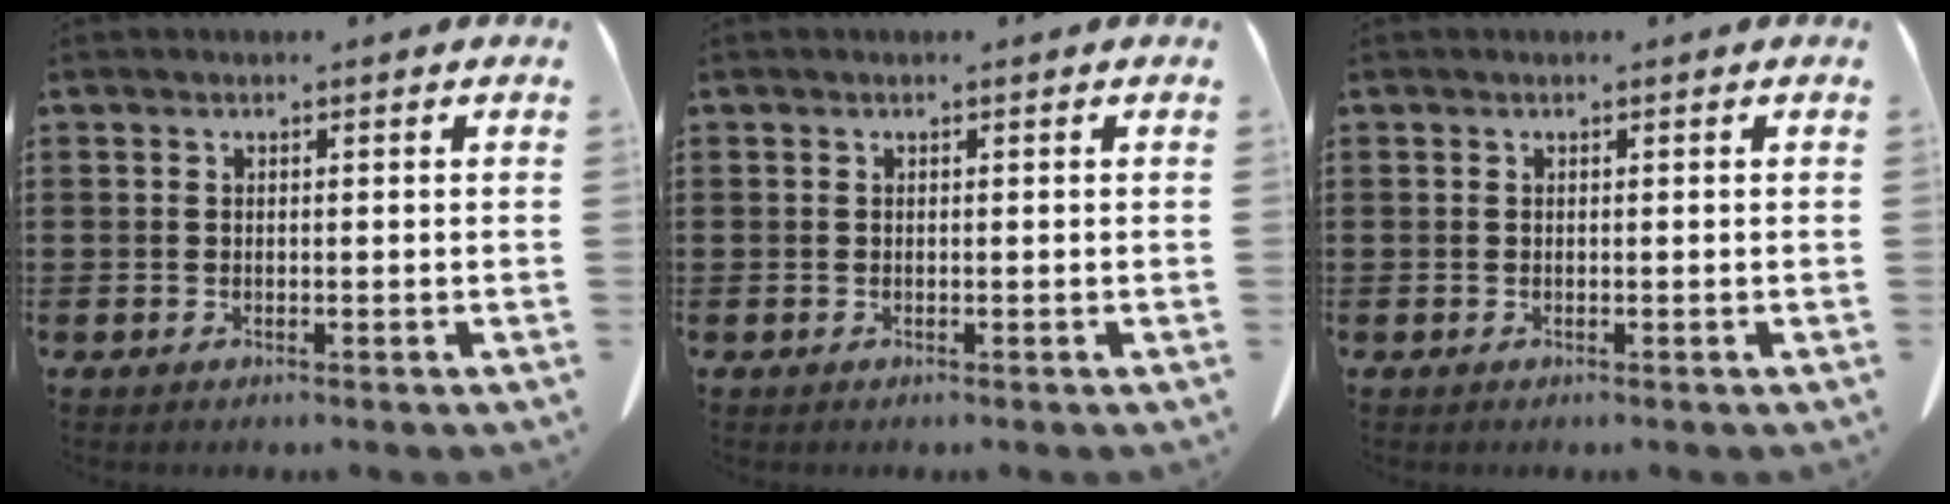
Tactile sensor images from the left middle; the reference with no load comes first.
{"total": 0.0}
{"total": 0.0}